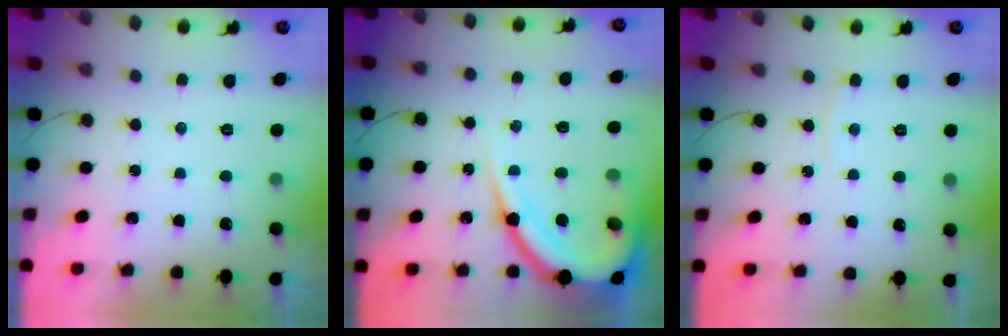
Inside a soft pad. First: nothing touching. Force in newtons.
{"total": 14.6, "press": 14.5, "slide": 1.5}
{"total": 3.3, "press": 3.3, "slide": 0.5}